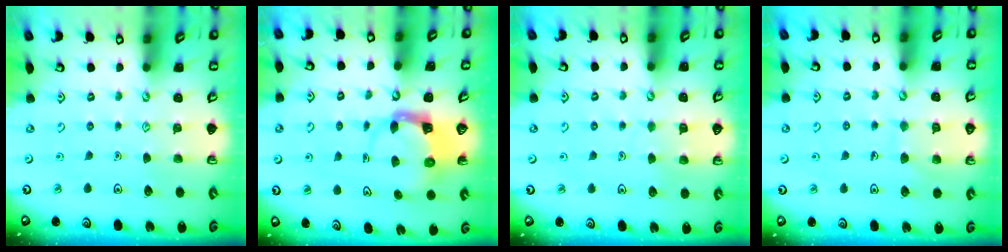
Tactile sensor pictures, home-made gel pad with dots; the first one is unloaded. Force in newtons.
{"total": 4.0, "press": 3.9, "slide": 0.6}
{"total": 4.7, "press": 4.6, "slide": 0.4}
{"total": 6.6, "press": 6.6, "slide": 0.6}